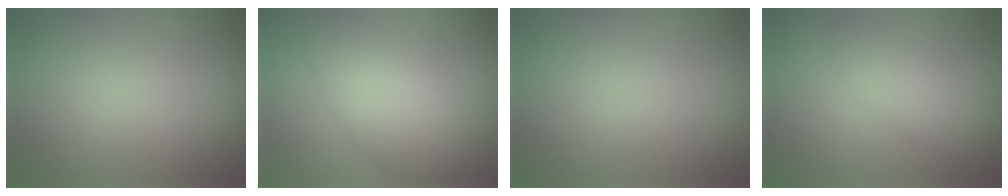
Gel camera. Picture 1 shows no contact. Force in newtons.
{"total": 5.3, "press": 5.3, "slide": 0.2}
{"total": 0.0}
{"total": 2.9, "press": 2.9, "slide": 0.1}